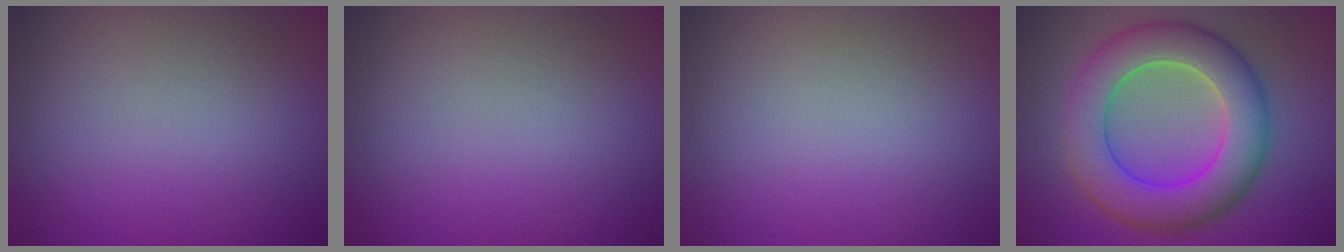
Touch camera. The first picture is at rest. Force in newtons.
{"total": 0.0}
{"total": 0.0}
{"total": 9.0, "press": 9.0, "slide": 0.5}